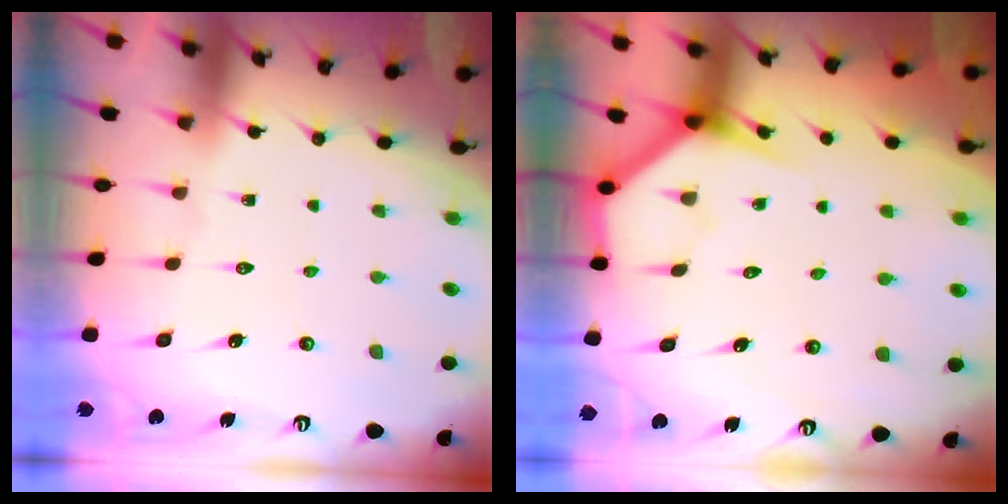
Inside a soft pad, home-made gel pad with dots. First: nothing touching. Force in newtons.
{"total": 3.8, "press": 3.8, "slide": 0.2}